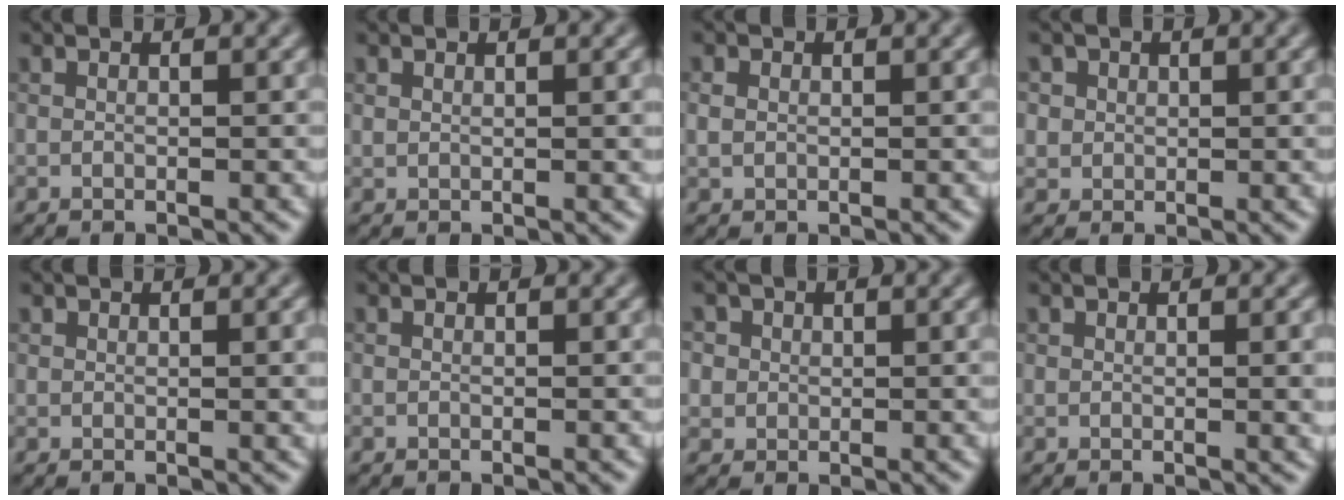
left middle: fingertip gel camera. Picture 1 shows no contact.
{"total": 1.1, "force": [0.4, 0.4, 1.0], "torque": [-0.010, 0.001, 0.016]}
{"total": 0.6, "force": [-0.1, 0.6, 0.2], "torque": [-0.018, 0.002, 0.013]}
{"total": 1.0, "force": [0.3, 0.9, -0.4], "torque": [-0.008, -0.002, 0.026]}
{"total": 1.6, "force": [0.6, 0.6, 1.3], "torque": [-0.012, 0.001, 0.019]}
{"total": 0.0}
{"total": 1.4, "force": [0.6, 1.3, -0.1], "torque": [-0.017, 0.004, 0.028]}
{"total": 2.3, "force": [0.4, 0.9, 2.1], "torque": [-0.016, 0.004, 0.017]}